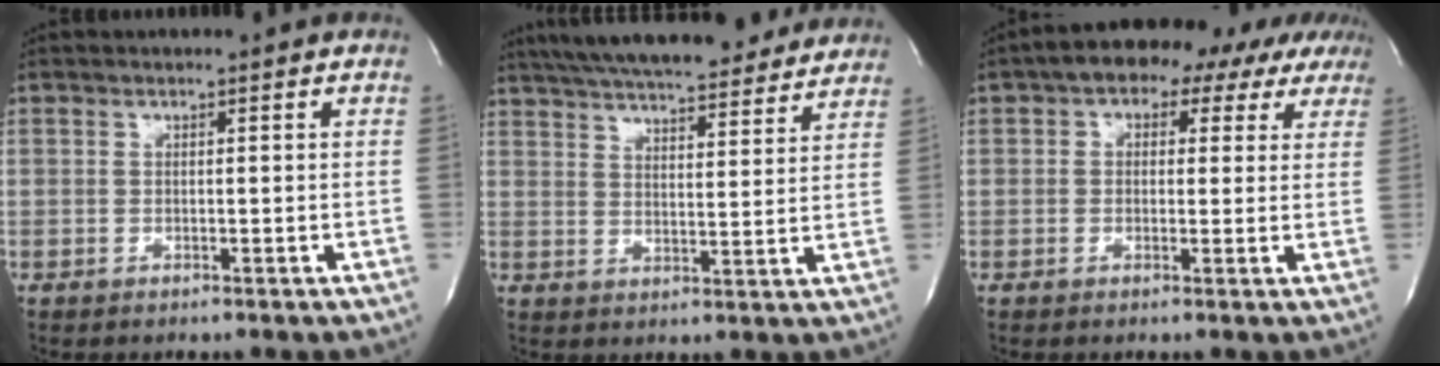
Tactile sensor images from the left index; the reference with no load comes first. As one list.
[{"total": 23.7, "force": [20.9, 4.6, 10.3], "torque": [-0.179, 0.019, 0.283]}, {"total": 9.1, "force": [5.3, 5.5, 5.0], "torque": [-0.053, 0.032, 0.056]}]